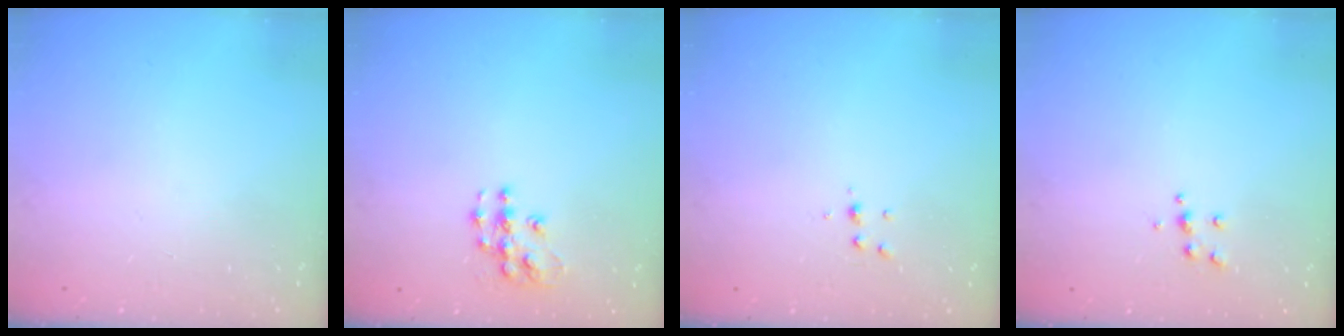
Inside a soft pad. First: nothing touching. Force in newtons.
{"total": 9.2, "press": 9.2, "slide": 0.5}
{"total": 3.8, "press": 3.8, "slide": 0.4}
{"total": 4.8, "press": 4.7, "slide": 0.6}